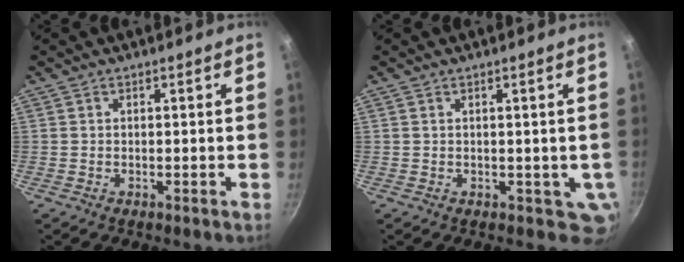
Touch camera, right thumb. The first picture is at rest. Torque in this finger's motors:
{"motor_torque": [-0.08, -0.10, 0.10, -0.50, -0.03]}